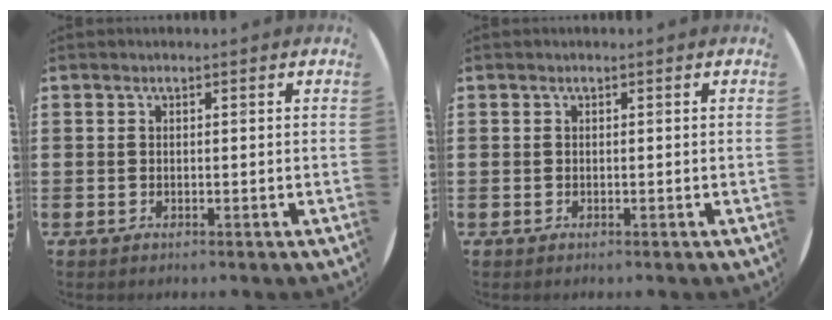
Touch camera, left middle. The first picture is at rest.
{"total": 0.0}